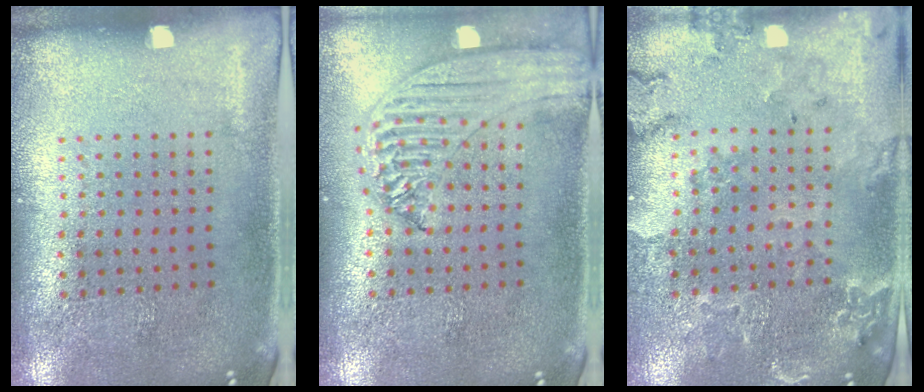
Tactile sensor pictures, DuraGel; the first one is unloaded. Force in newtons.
{"total": 1.7, "press": 1.6, "slide": 0.5}
{"total": 0.5, "press": 0.5, "slide": 0.2}